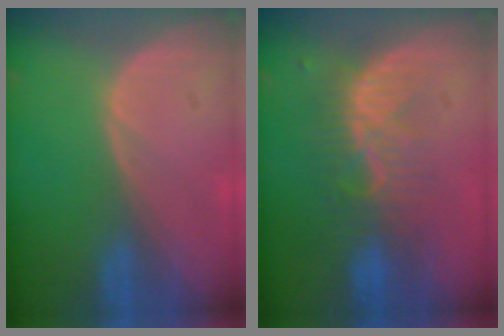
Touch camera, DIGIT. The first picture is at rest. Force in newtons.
{"total": 8.1, "press": 7.2, "slide": 3.8}